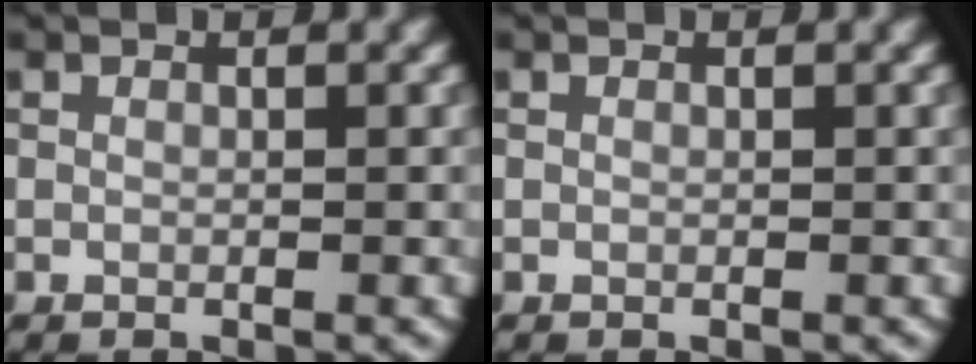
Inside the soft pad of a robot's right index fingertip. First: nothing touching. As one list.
[{"total": 0.0}]